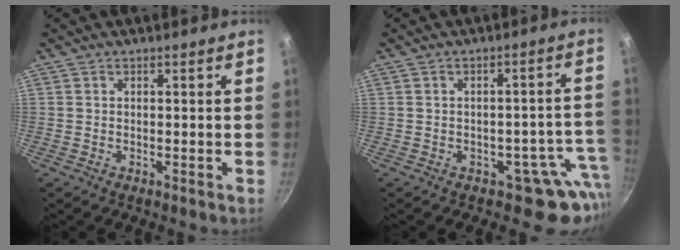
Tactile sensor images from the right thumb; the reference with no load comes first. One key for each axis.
{"total": 9.1, "fx": -3.9, "fy": 6.8, "fz": 4.7, "tx": 0.035, "ty": 0.044, "tz": -0.034}